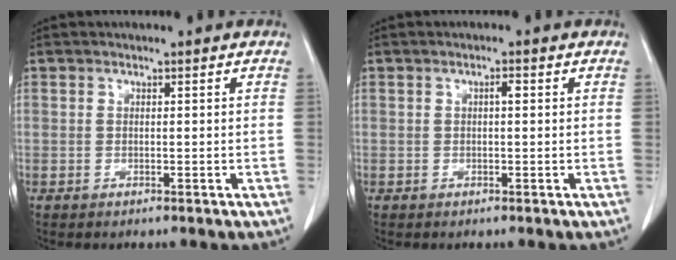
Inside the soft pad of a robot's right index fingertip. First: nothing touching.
{"total": 1.1, "force": [0.2, 0.2, 1.0], "torque": [-0.016, 0.003, 0.001]}